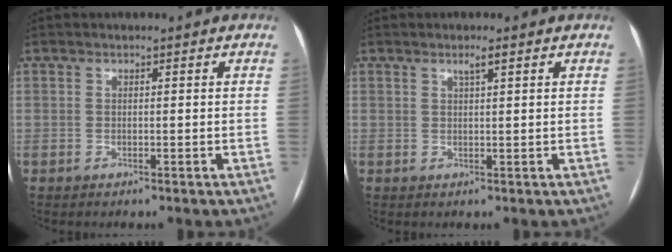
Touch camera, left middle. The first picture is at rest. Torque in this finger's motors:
{"motor_torque": [0.26, -0.21, -0.01, 0.00]}